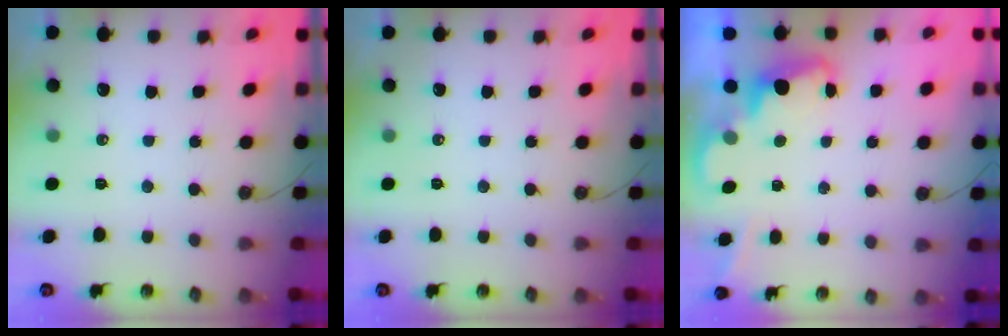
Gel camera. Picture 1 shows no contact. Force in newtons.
{"total": 0.0}
{"total": 2.3, "press": 2.3, "slide": 0.6}